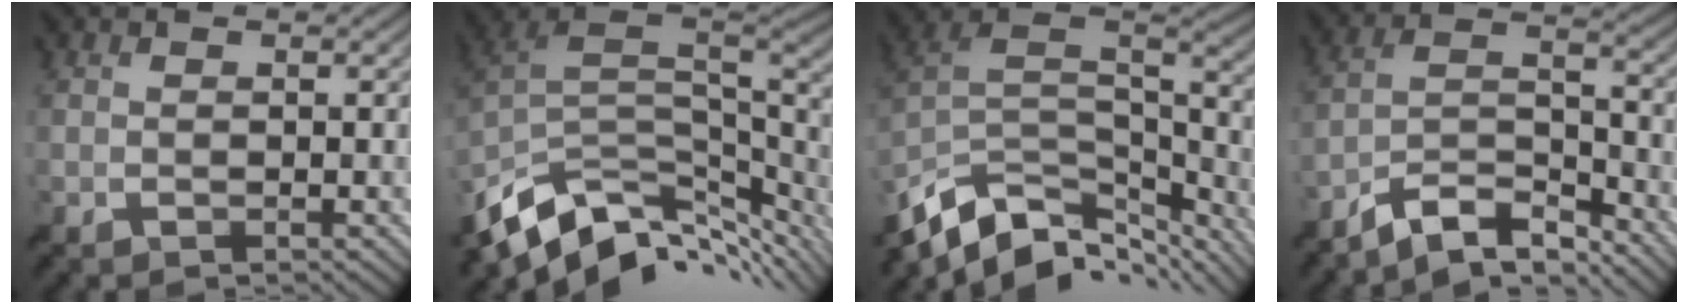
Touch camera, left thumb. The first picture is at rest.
{"total": 12.8, "force": [-6.9, 6.4, 8.7], "torque": [-0.207, -0.026, -0.108]}
{"total": 14.1, "force": [-9.1, 7.0, 8.1], "torque": [-0.212, -0.018, -0.145]}
{"total": 8.7, "force": [-7.4, 2.3, 4.0], "torque": [-0.073, 0.009, -0.146]}